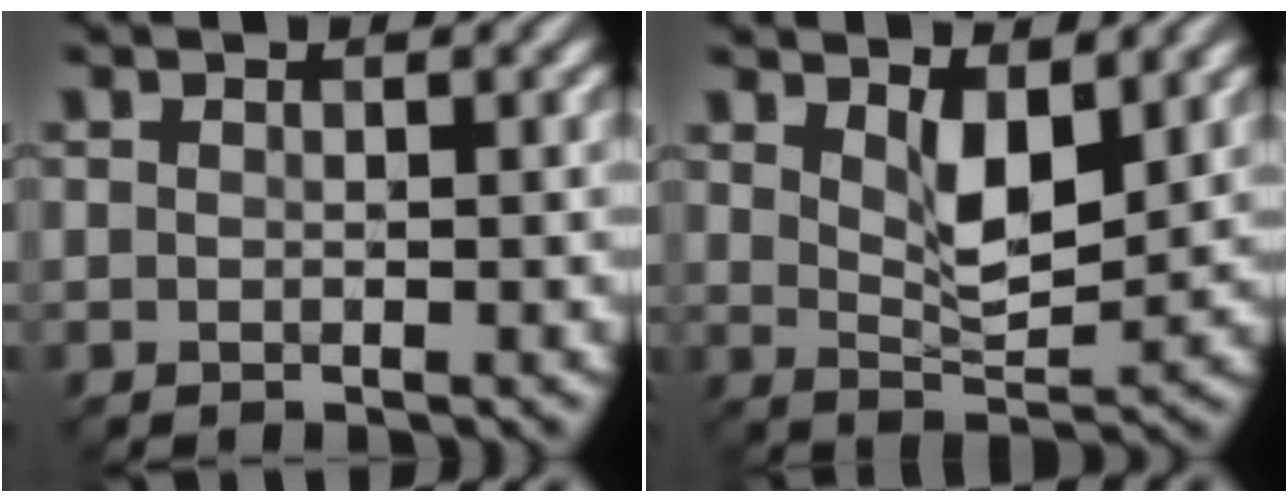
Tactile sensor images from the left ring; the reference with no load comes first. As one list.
[{"total": 3.4, "force": [1.9, 1.1, 2.7], "torque": [-0.053, -0.006, 0.036]}]